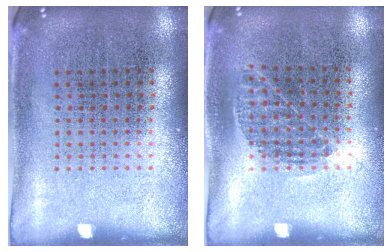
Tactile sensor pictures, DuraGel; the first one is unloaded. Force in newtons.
{"total": 0.8, "press": 0.6, "slide": 0.5}